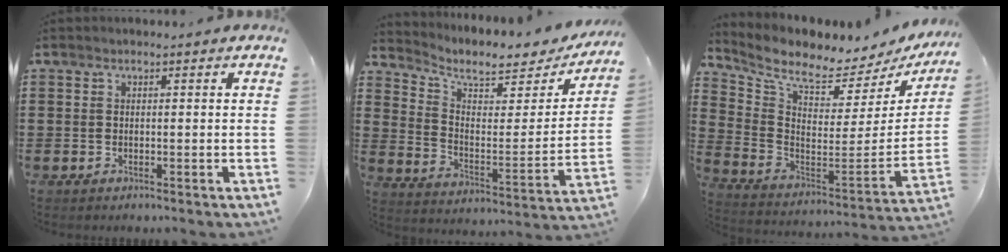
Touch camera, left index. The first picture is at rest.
{"total": 6.2, "force": [5.1, 1.9, 2.9], "torque": [-0.077, -0.035, 0.083]}
{"total": 5.4, "force": [4.7, 1.0, 2.6], "torque": [-0.079, -0.058, 0.073]}